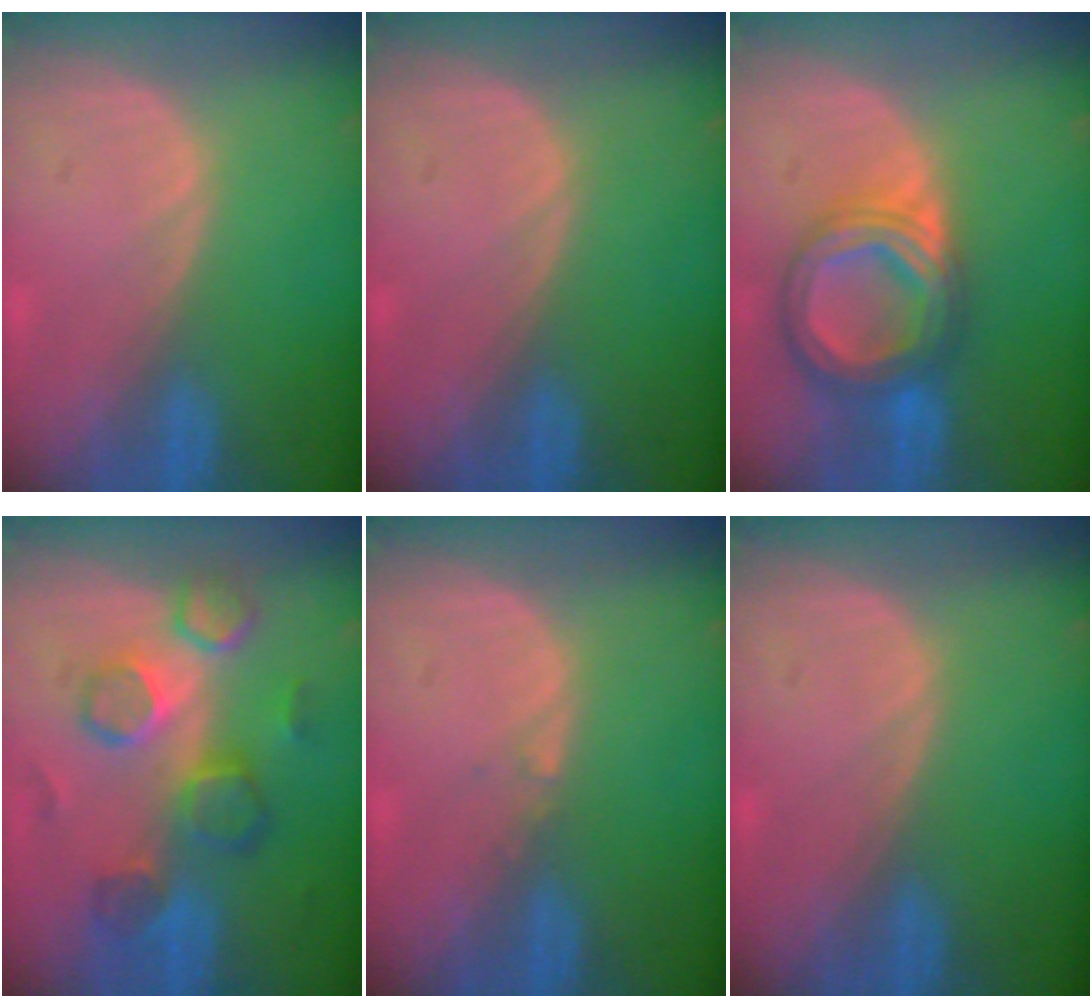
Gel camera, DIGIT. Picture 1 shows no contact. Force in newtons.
{"total": 0.0}
{"total": 8.7, "press": 8.6, "slide": 0.8}
{"total": 8.8, "press": 8.4, "slide": 2.6}
{"total": 0.6, "press": 0.5, "slide": 0.4}
{"total": 0.0}